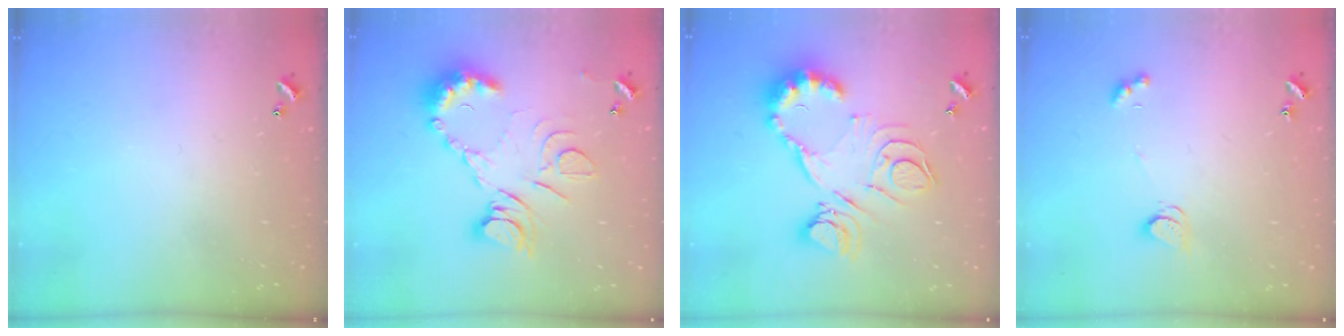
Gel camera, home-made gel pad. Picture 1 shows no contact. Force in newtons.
{"total": 13.9, "press": 13.7, "slide": 2.0}
{"total": 21.4, "press": 21.4, "slide": 1.9}
{"total": 2.5, "press": 2.4, "slide": 0.3}